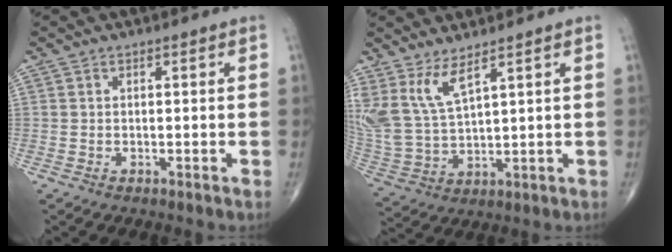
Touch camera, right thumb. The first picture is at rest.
{"total": 9.8, "force": [6.0, 3.1, 7.2], "torque": [-0.165, -0.036, 0.141]}